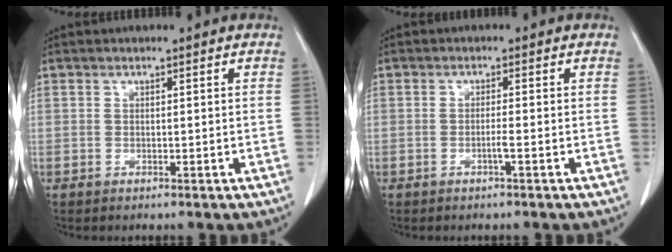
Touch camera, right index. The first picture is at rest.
{"total": 1.4, "force": [-0.6, -0.3, 1.2], "torque": [-0.022, 0.000, -0.012]}